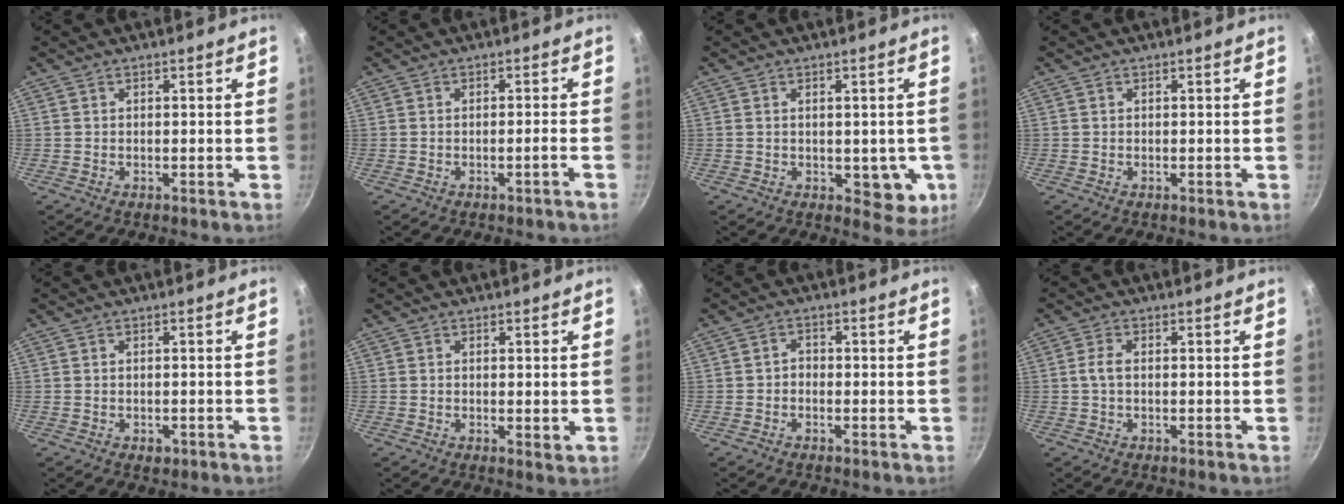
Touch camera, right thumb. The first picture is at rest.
{"total": 1.6, "force": [-0.9, -0.3, 1.3], "torque": [-0.027, 0.011, -0.012]}
{"total": 7.0, "force": [-0.7, 4.0, 5.7], "torque": [-0.044, -0.003, -0.002]}
{"total": 0.0}
{"total": 1.7, "force": [-0.8, 1.0, 1.1], "torque": [-0.018, 0.002, -0.008]}
{"total": 1.9, "force": [0.1, 0.6, 1.8], "torque": [-0.029, -0.007, 0.000]}
{"total": 1.7, "force": [-0.8, 1.3, 0.8], "torque": [-0.010, 0.013, -0.016]}
{"total": 2.6, "force": [0.0, 1.0, 2.4], "torque": [-0.062, 0.007, -0.003]}